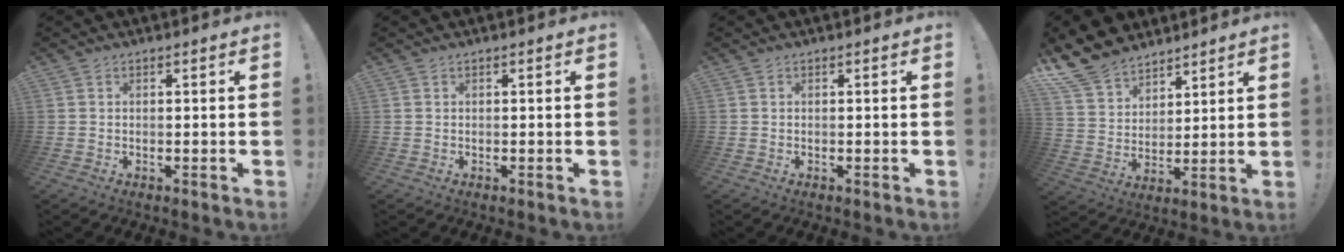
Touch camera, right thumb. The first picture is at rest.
{"total": 0.0}
{"total": 0.0}
{"total": 13.4, "force": [10.8, 7.1, 3.5], "torque": [-0.078, -0.079, 0.209]}